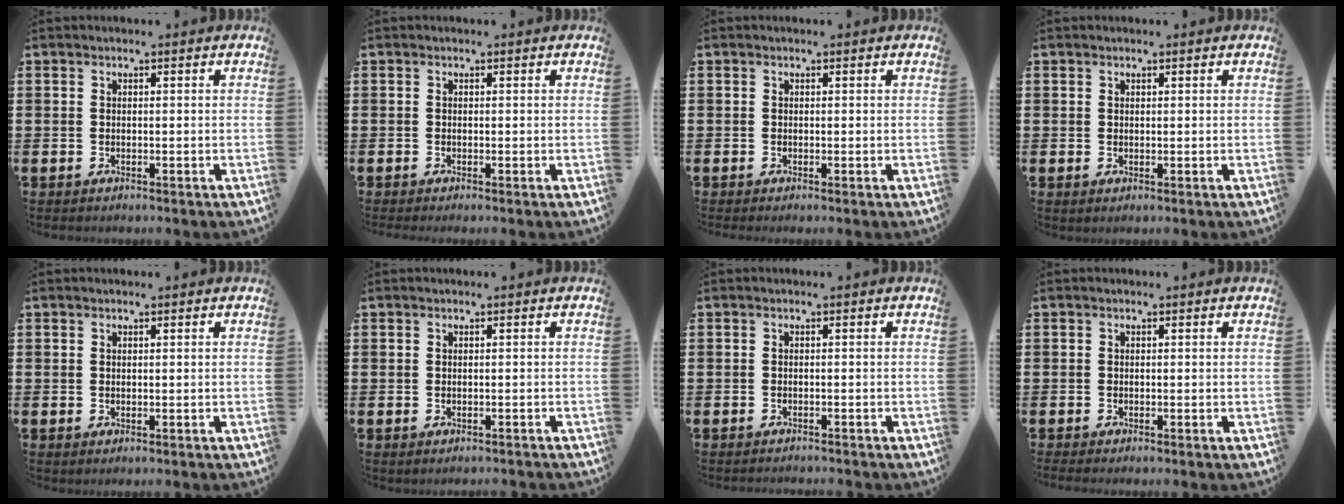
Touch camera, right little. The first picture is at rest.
{"total": 0.0}
{"total": 0.0}
{"total": 0.0}
{"total": 0.0}
{"total": 0.5, "force": [-0.5, 0.0, 0.0], "torque": [0.000, -0.002, -0.011]}
{"total": 1.0, "force": [-1.0, -0.1, -0.1], "torque": [0.000, 0.001, -0.021]}
{"total": 0.7, "force": [-0.6, 0.0, 0.2], "torque": [-0.005, -0.002, -0.013]}